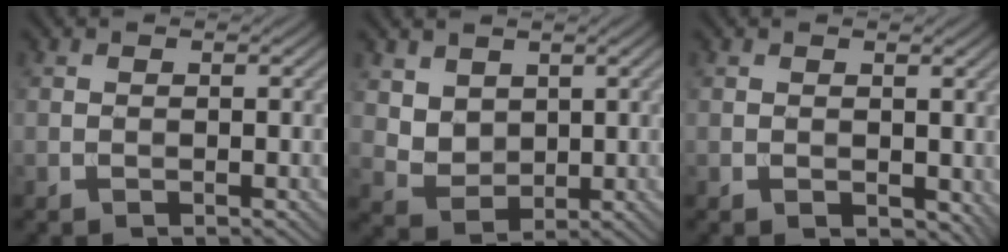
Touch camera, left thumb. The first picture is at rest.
{"total": 4.2, "force": [2.2, 3.2, 1.8], "torque": [-0.061, -0.018, 0.049]}
{"total": 1.9, "force": [0.6, 1.3, 1.3], "torque": [-0.023, -0.007, 0.015]}